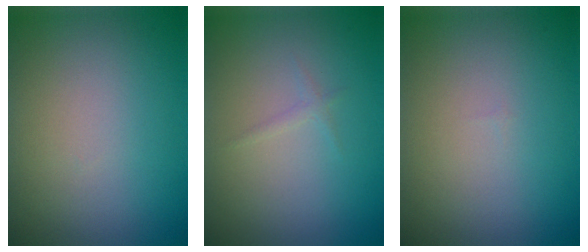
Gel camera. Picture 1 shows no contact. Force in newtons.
{"total": 0.6, "press": 0.6, "slide": 0.1}
{"total": 0.0}